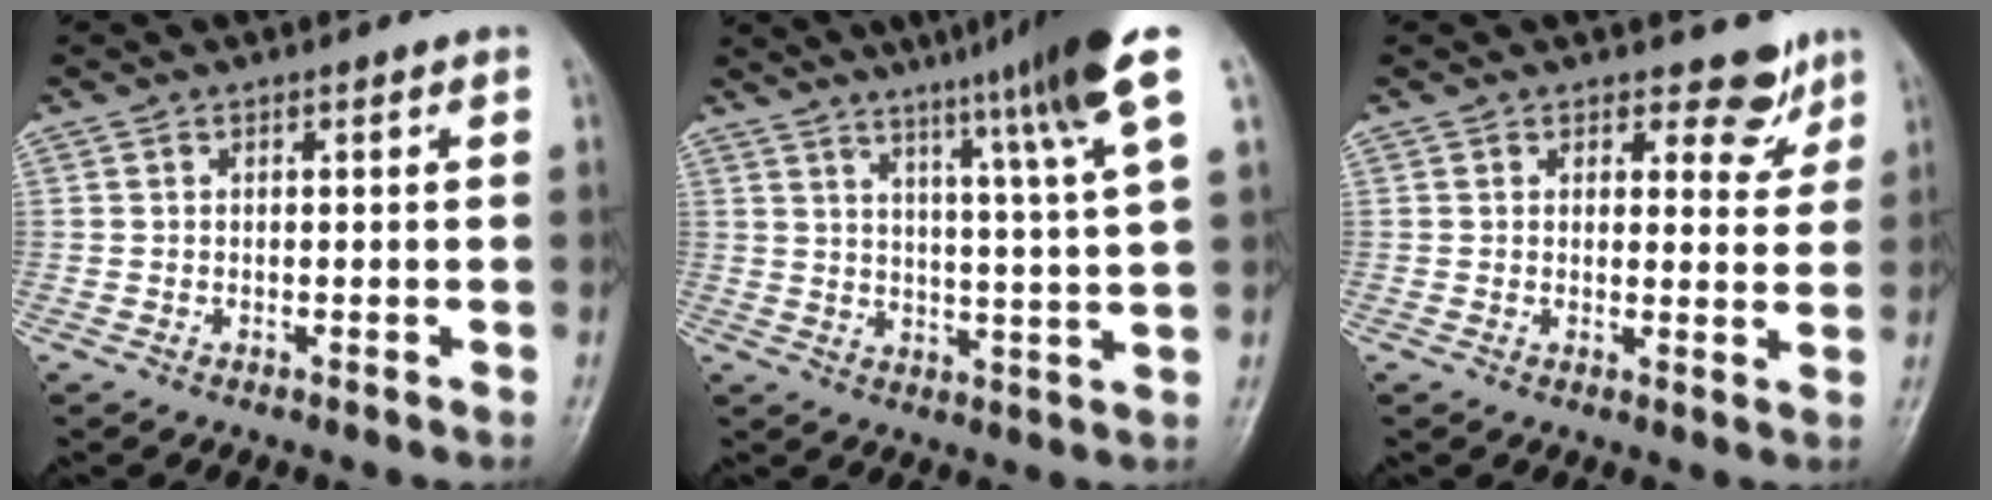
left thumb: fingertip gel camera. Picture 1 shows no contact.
{"total": 16.1, "force": [10.4, -0.6, 12.3], "torque": [-0.181, -0.039, 0.137]}
{"total": 5.0, "force": [3.8, 2.9, 1.5], "torque": [0.012, -0.027, 0.044]}